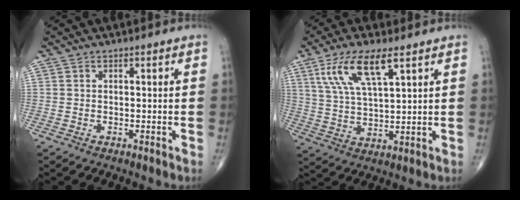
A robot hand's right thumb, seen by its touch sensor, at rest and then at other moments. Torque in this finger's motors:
{"motor_torque": [0.05, 0.25, 0.42, 0.22, 0.27]}